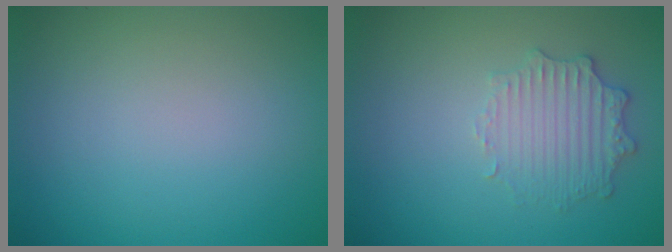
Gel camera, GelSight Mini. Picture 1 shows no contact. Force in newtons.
{"total": 2.6, "press": 2.5, "slide": 0.7}